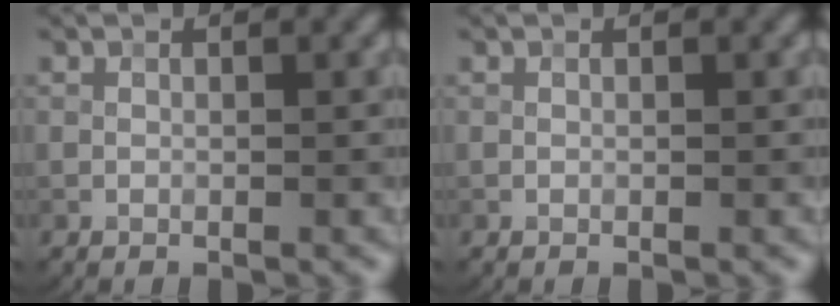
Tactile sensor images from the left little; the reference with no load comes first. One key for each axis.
{"total": 0.0}